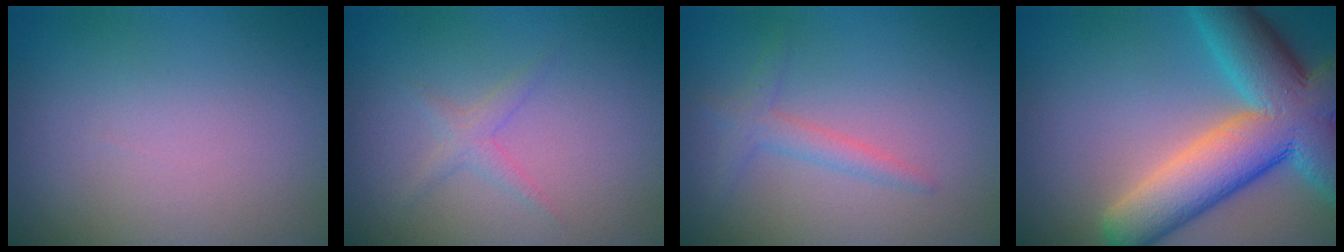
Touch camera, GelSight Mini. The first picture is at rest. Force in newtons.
{"total": 1.3, "press": 1.3, "slide": 0.1}
{"total": 1.7, "press": 1.7, "slide": 0.1}
{"total": 11.9, "press": 11.9, "slide": 0.8}